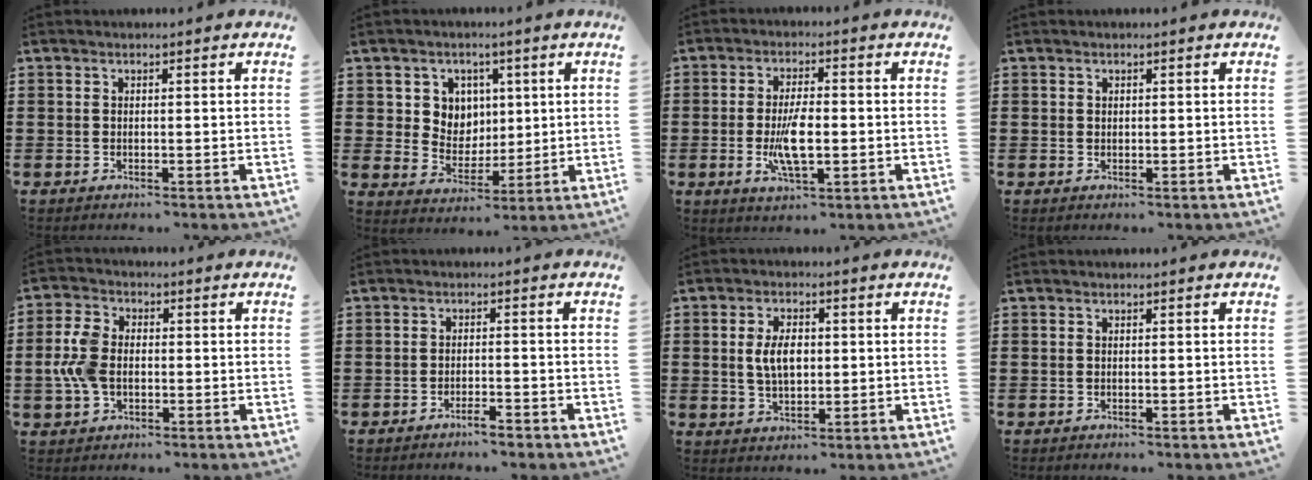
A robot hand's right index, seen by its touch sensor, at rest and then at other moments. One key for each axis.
{"total": 6.0, "fx": 2.3, "fy": 5.4, "fz": 1.0, "tx": -0.043, "ty": 0.008, "tz": 0.040}
{"total": 7.2, "fx": -1.1, "fy": 2.6, "fz": 6.6, "tx": -0.140, "ty": -0.007, "tz": -0.025}
{"total": 0.6, "fx": 0.3, "fy": 0.5, "fz": 0.1, "tx": -0.003, "ty": 0.004, "tz": 0.005}
{"total": 6.5, "fx": -0.8, "fy": 4.4, "fz": 4.7, "tx": -0.122, "ty": -0.001, "tz": -0.021}
{"total": 2.1, "fx": -1.9, "fy": 0.2, "fz": 1.0, "tx": -0.018, "ty": 0.002, "tz": -0.036}
{"total": 5.2, "fx": 0.4, "fy": 2.9, "fz": 4.3, "tx": -0.088, "ty": 0.005, "tz": 0.001}
{"total": 0.0}